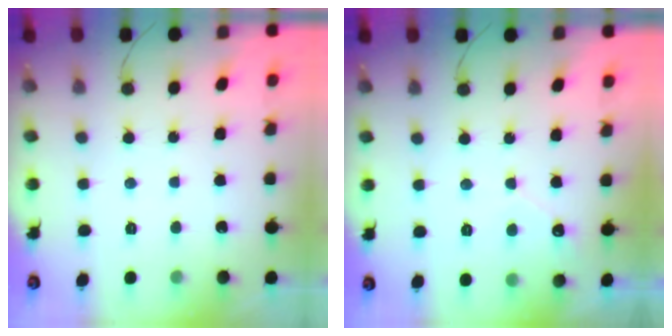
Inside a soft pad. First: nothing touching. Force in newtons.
{"total": 2.9, "press": 2.9, "slide": 0.1}